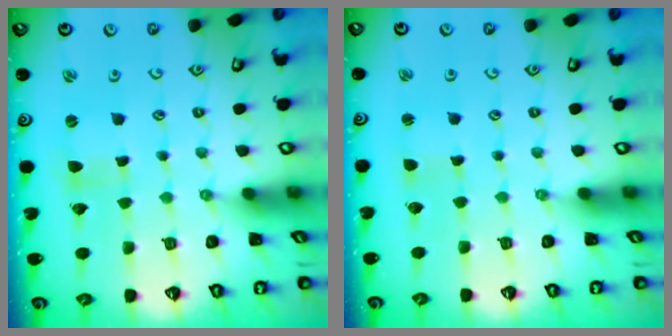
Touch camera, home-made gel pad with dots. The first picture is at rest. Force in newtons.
{"total": 1.9, "press": 1.9, "slide": 0.3}